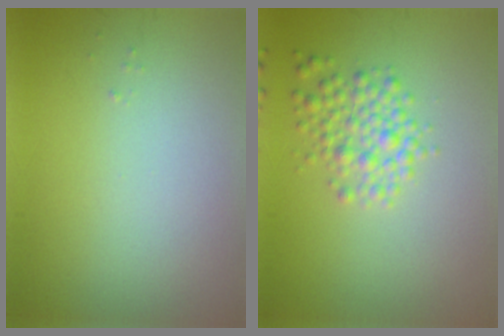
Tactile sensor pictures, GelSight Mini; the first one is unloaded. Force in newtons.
{"total": 3.1, "press": 3.1, "slide": 0.1}